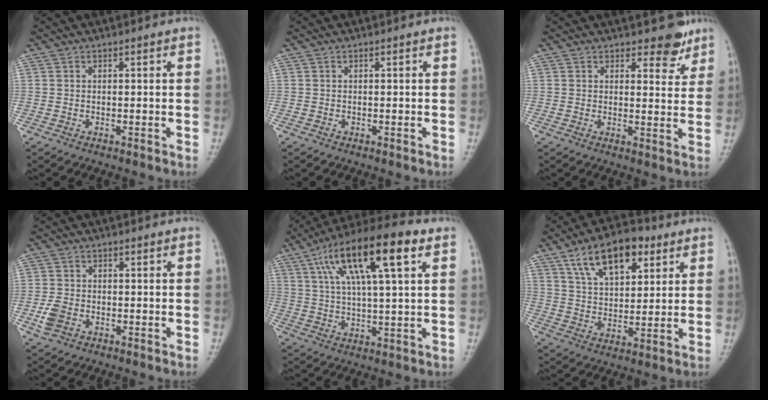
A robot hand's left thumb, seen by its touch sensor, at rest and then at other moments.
{"total": 0.0}
{"total": 3.1, "force": [2.2, 1.6, 1.5], "torque": [0.001, -0.012, 0.026]}
{"total": 3.7, "force": [-1.4, 2.6, 2.3], "torque": [-0.052, 0.006, -0.025]}
{"total": 18.3, "force": [7.8, 4.9, 15.8], "torque": [-0.269, 0.006, 0.130]}
{"total": 14.2, "force": [7.3, 7.3, 9.8], "torque": [-0.133, -0.014, 0.126]}